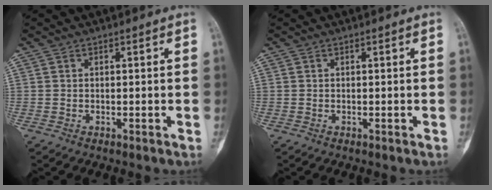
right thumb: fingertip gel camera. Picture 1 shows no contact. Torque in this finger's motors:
{"motor_torque": [0.01, 0.01, 0.00, 0.00, 0.03]}